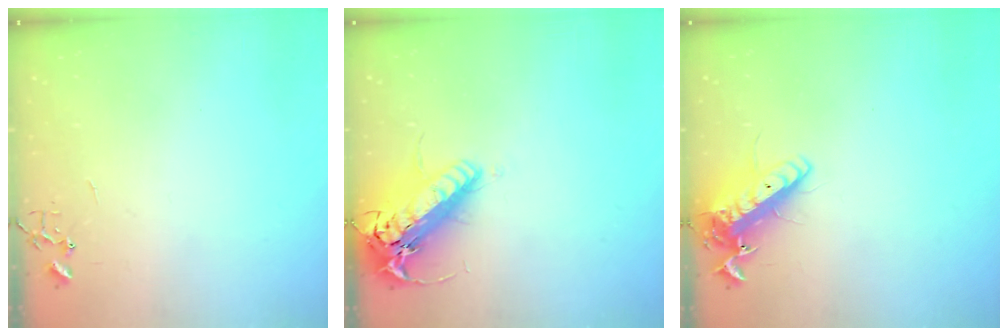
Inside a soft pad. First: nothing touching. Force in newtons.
{"total": 19.5, "press": 19.1, "slide": 3.7}
{"total": 13.4, "press": 13.1, "slide": 2.5}